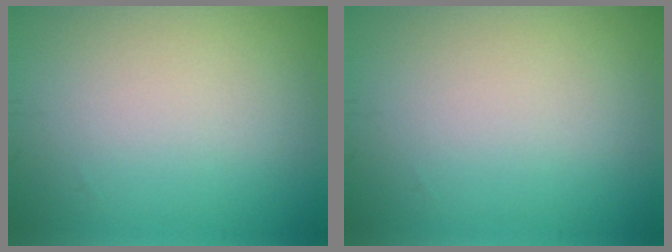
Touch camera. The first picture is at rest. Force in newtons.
{"total": 0.0}